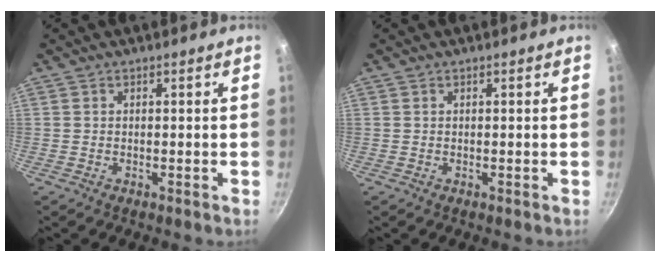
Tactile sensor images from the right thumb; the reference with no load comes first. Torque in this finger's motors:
{"motor_torque": [-0.03, -0.28, 0.34, -0.01, -0.04]}